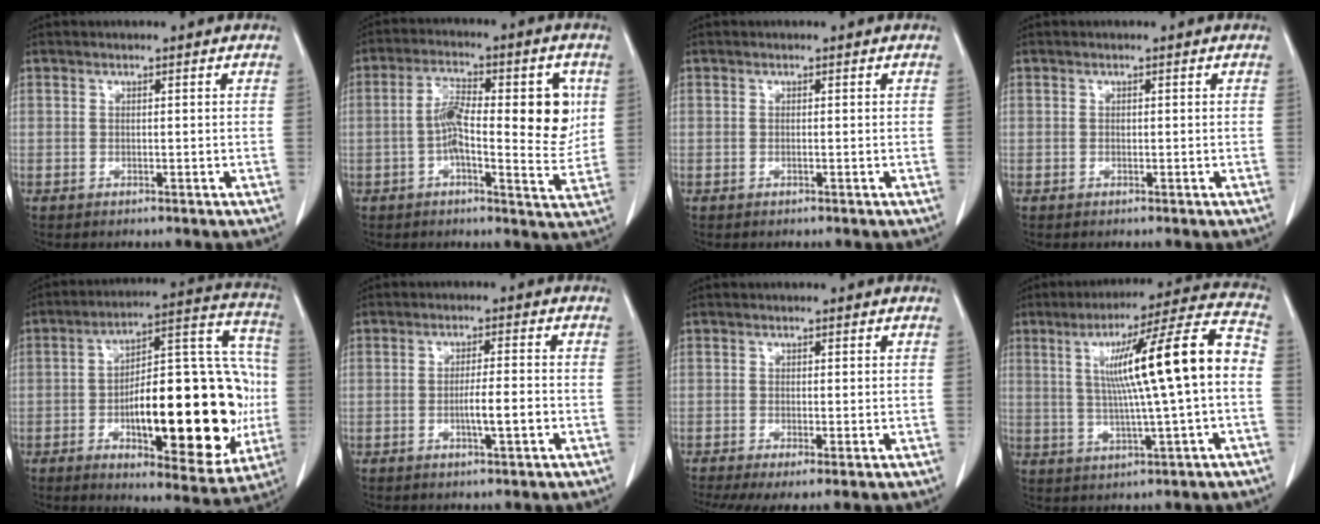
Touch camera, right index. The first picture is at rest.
{"total": 13.0, "force": [1.0, 3.8, 12.4], "torque": [-0.187, 0.018, 0.011]}
{"total": 0.0}
{"total": 0.0}
{"total": 27.5, "force": [-4.8, 9.1, 25.5], "torque": [-0.325, 0.027, -0.056]}
{"total": 4.3, "force": [-1.3, 0.2, 4.1], "torque": [-0.069, -0.002, -0.020]}
{"total": 5.8, "force": [-3.4, 1.4, 4.5], "torque": [-0.080, -0.014, -0.060]}
{"total": 16.0, "force": [0.9, 0.0, 15.9], "torque": [-0.248, 0.023, 0.015]}